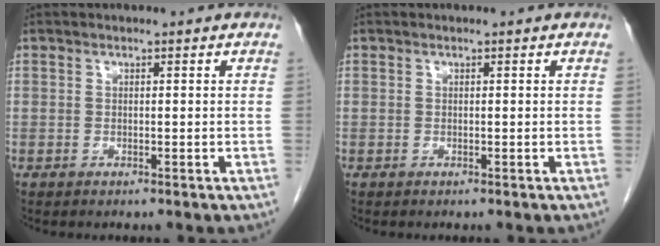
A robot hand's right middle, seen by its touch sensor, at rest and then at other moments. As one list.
[{"total": 0.0}]